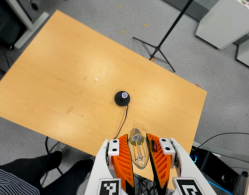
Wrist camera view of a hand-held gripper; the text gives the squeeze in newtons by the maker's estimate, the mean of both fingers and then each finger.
{"total": 21.6, "left": 24.1, "right": 19.1}